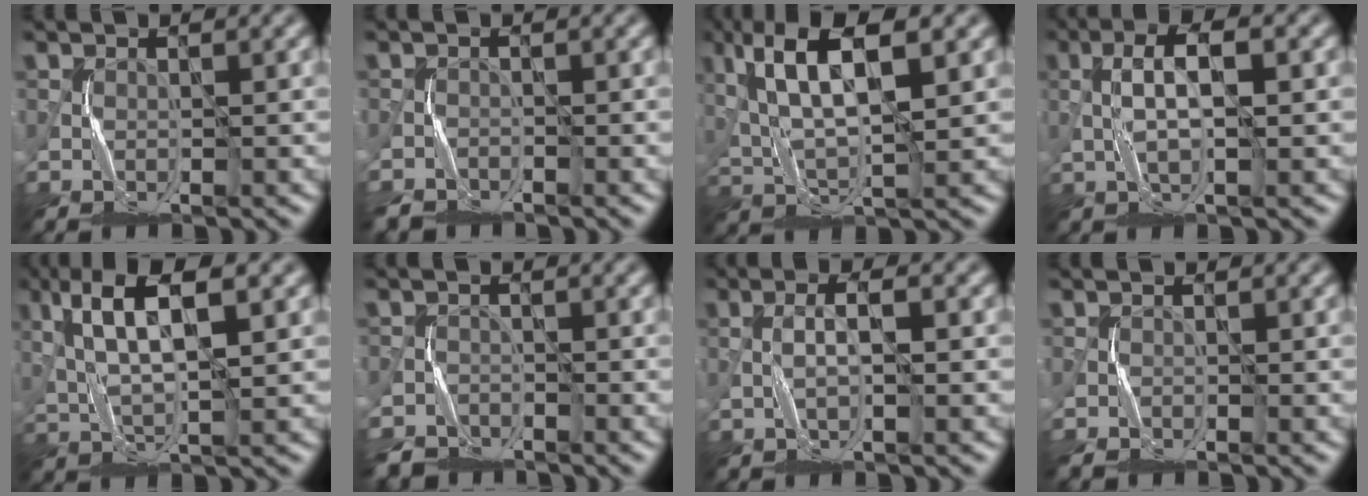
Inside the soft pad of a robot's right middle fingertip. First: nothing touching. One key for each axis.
{"total": 2.0, "fx": -1.9, "fy": 0.4, "fz": -0.1, "tx": 0.003, "ty": -0.010, "tz": -0.043}
{"total": 8.2, "fx": 3.4, "fy": 2.3, "fz": 7.1, "tx": -0.141, "ty": 0.011, "tz": 0.067}
{"total": 3.7, "fx": 0.5, "fy": 0.8, "fz": 3.5, "tx": -0.073, "ty": 0.010, "tz": 0.007}
{"total": 6.4, "fx": 2.6, "fy": 1.6, "fz": 5.7, "tx": -0.112, "ty": 0.006, "tz": 0.050}
{"total": 3.5, "fx": -3.3, "fy": 1.0, "fz": 0.0, "tx": 0.009, "ty": -0.019, "tz": -0.064}
{"total": 2.0, "fx": 0.0, "fy": 0.1, "fz": 2.0, "tx": -0.036, "ty": 0.007, "tz": 0.000}
{"total": 1.1, "fx": -1.1, "fy": 0.0, "fz": 0.1, "tx": -0.005, "ty": -0.005, "tz": -0.025}